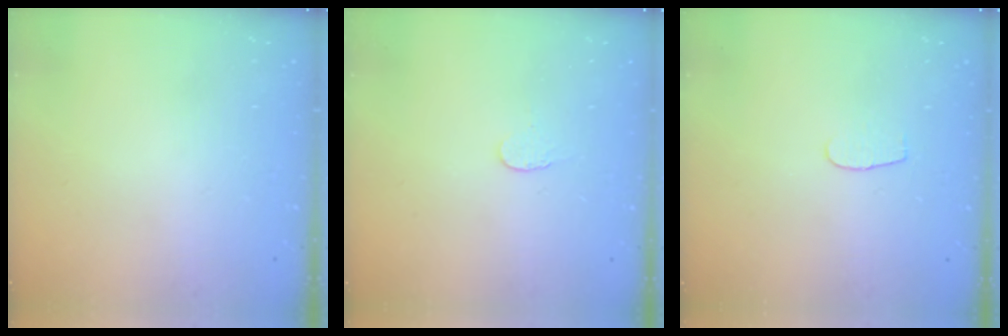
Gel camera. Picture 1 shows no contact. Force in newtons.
{"total": 3.4, "press": 3.4, "slide": 0.3}
{"total": 3.2, "press": 3.2, "slide": 0.3}